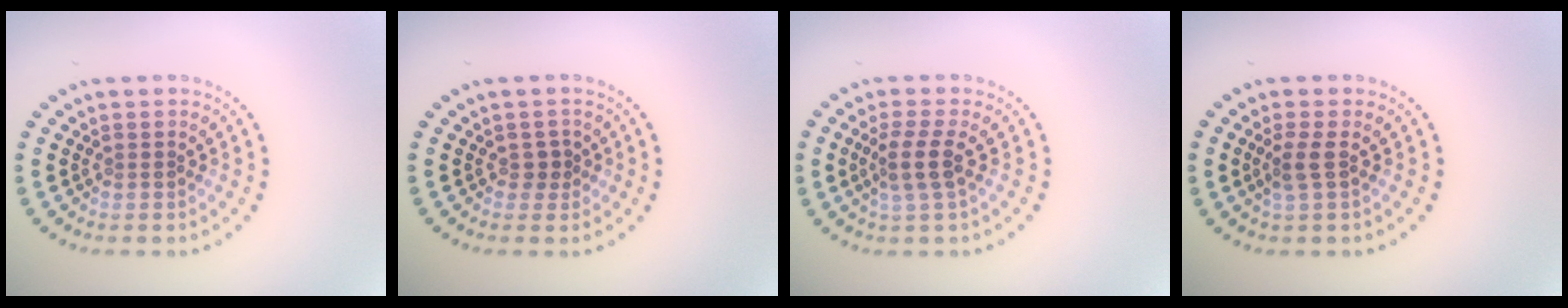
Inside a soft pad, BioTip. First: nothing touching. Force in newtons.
{"total": 1.2, "press": 0.9, "slide": 0.8}
{"total": 2.8, "press": 2.2, "slide": 1.6}
{"total": 1.5, "press": 1.3, "slide": 0.8}